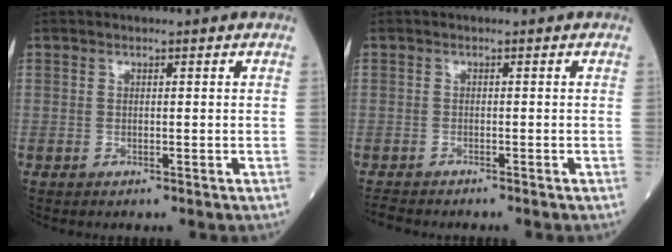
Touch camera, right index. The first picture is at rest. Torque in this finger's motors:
{"motor_torque": [-0.76, 0.47, -1.05, -0.21]}